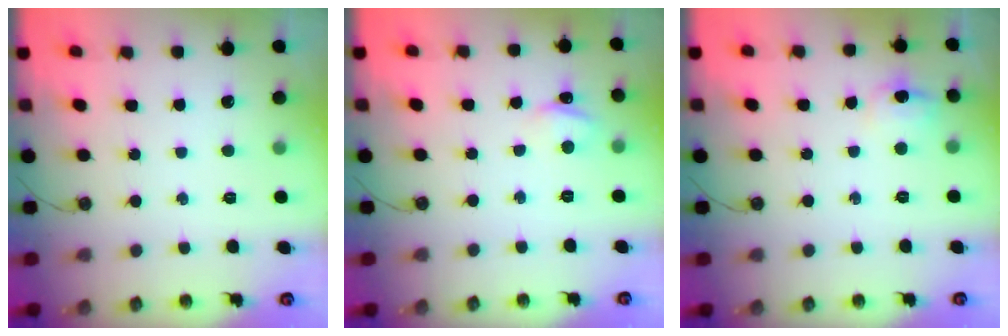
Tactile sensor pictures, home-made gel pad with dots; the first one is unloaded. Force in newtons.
{"total": 3.7, "press": 3.7, "slide": 0.5}
{"total": 7.6, "press": 7.5, "slide": 0.8}